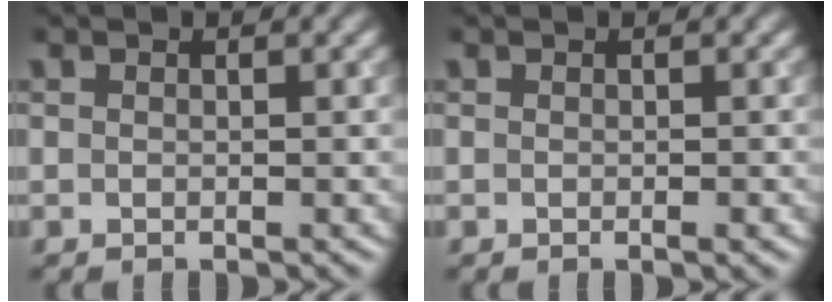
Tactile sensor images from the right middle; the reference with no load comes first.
{"total": 0.7, "force": [-0.3, 0.1, 0.6], "torque": [-0.007, 0.000, -0.002]}